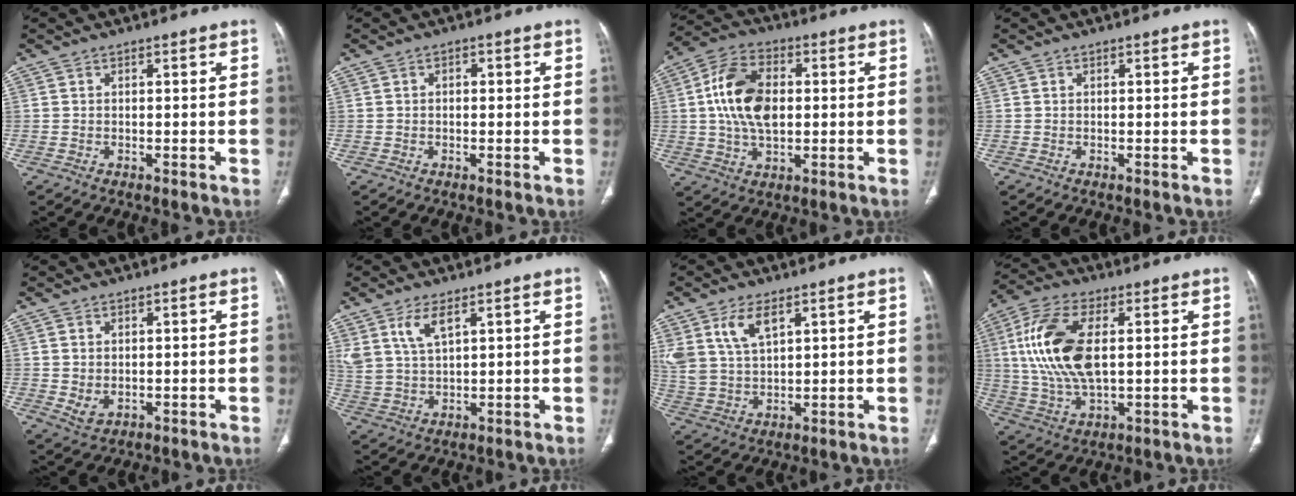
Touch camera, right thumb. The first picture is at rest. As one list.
[{"total": 1.1, "force": [0.1, 0.7, 0.9], "torque": [-0.010, 0.003, -0.001]}, {"total": 13.2, "force": [1.1, 7.9, 10.4], "torque": [-0.190, 0.013, 0.018]}, {"total": 0.0}, {"total": 2.9, "force": [0.0, 2.0, 2.0], "torque": [-0.039, -0.008, 0.012]}, {"total": 6.0, "force": [3.5, 2.2, 4.4], "torque": [-0.093, -0.016, 0.079]}, {"total": 8.5, "force": [4.6, 4.2, 5.8], "torque": [-0.118, -0.016, 0.101]}, {"total": 15.9, "force": [2.5, 7.7, 13.7], "torque": [-0.292, 0.000, 0.050]}]